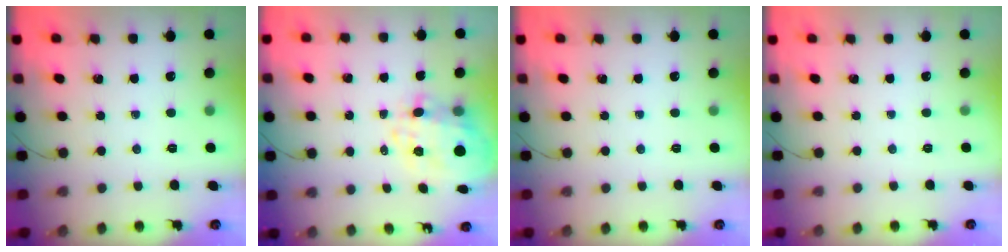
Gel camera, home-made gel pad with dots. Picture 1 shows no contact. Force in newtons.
{"total": 9.2, "press": 8.8, "slide": 2.8}
{"total": 0.0}
{"total": 2.4, "press": 2.3, "slide": 0.5}